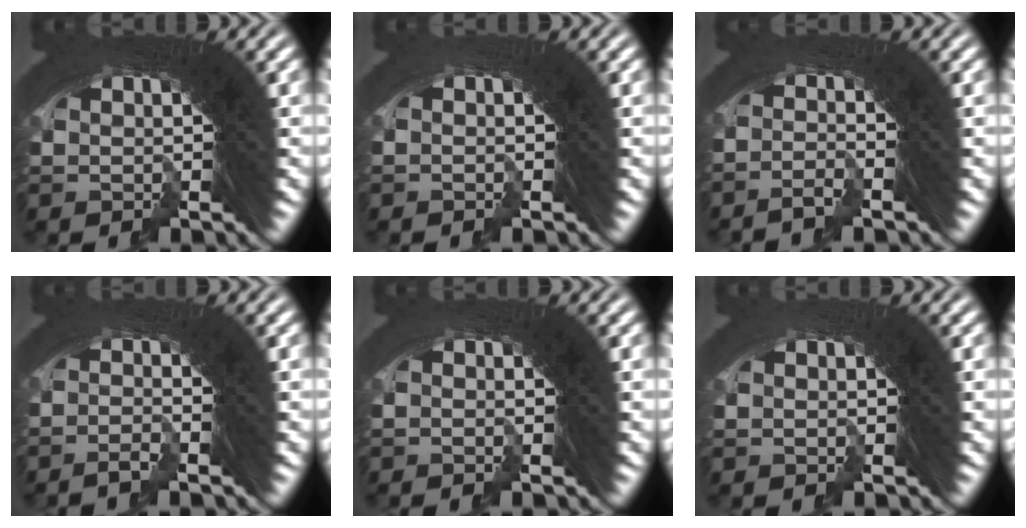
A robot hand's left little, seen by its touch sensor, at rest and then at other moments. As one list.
[{"total": 1.6, "force": [-0.7, -0.8, -1.2], "torque": [0.018, -0.005, -0.008]}, {"total": 2.8, "force": [-1.6, -1.6, -1.8], "torque": [0.038, 0.001, -0.033]}, {"total": 2.8, "force": [-1.6, -1.4, -1.8], "torque": [0.038, 0.000, -0.031]}, {"total": 2.0, "force": [-0.5, -1.3, -1.5], "torque": [0.029, 0.001, -0.008]}, {"total": 2.0, "force": [-0.8, -1.0, -1.5], "torque": [0.022, -0.005, -0.010]}]